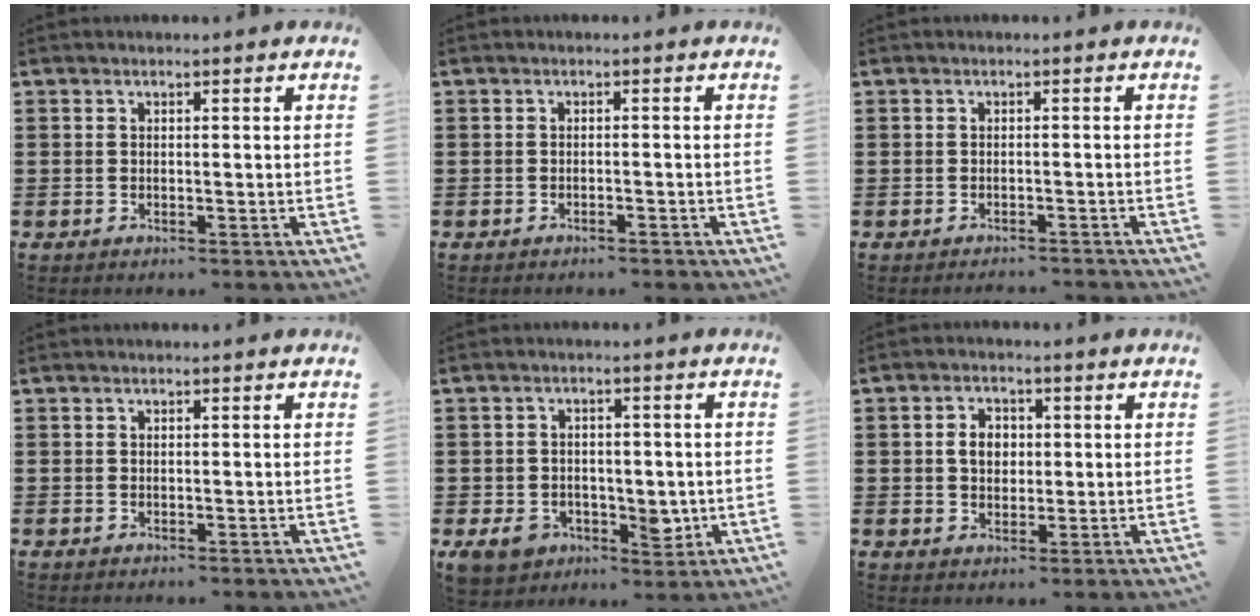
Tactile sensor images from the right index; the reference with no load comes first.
{"total": 0.7, "force": [-0.6, -0.1, 0.3], "torque": [-0.009, -0.004, -0.012]}
{"total": 1.3, "force": [-1.3, 0.1, -0.2], "torque": [-0.001, 0.003, -0.029]}
{"total": 0.0}
{"total": 6.6, "force": [-1.7, 5.3, 3.5], "torque": [-0.069, 0.007, -0.027]}
{"total": 3.6, "force": [0.3, 2.8, 2.3], "torque": [-0.046, 0.008, 0.000]}